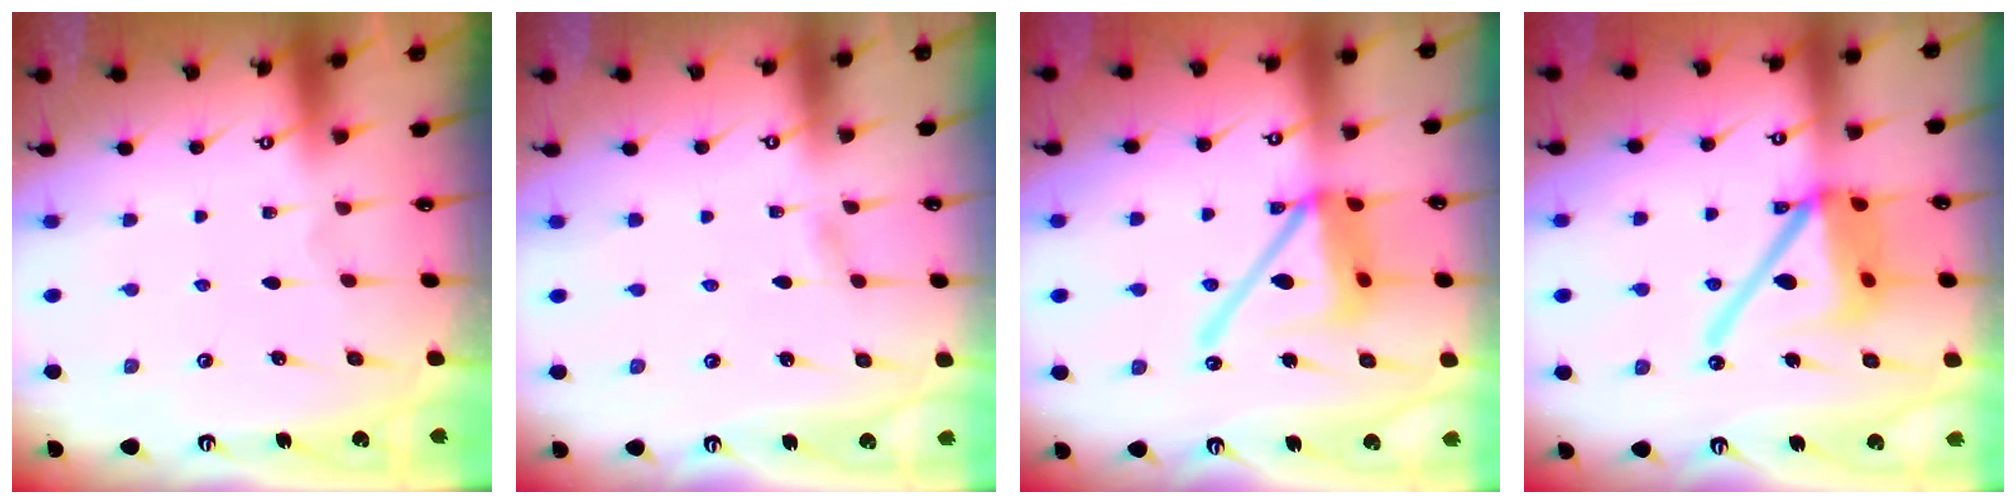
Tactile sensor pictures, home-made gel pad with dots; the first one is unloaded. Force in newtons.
{"total": 1.1, "press": 1.1, "slide": 0.1}
{"total": 17.0, "press": 16.9, "slide": 2.0}
{"total": 16.7, "press": 16.6, "slide": 2.0}